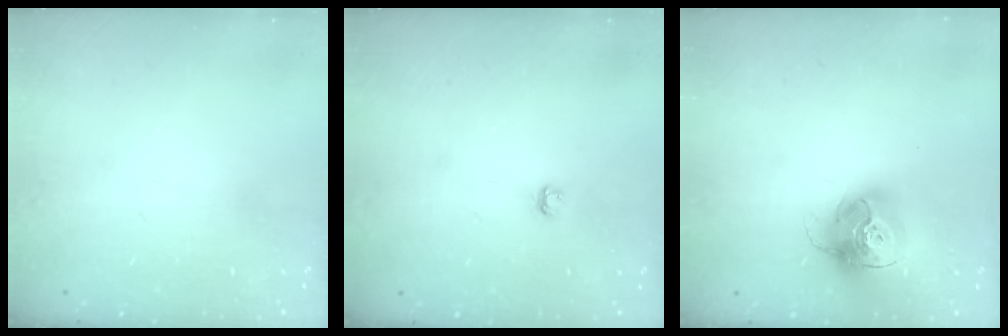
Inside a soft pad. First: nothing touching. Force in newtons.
{"total": 2.9, "press": 2.9, "slide": 0.3}
{"total": 17.2, "press": 17.1, "slide": 2.0}